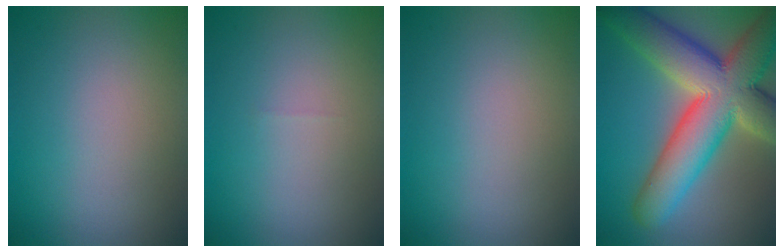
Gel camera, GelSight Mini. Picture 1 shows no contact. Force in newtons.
{"total": 0.0}
{"total": 0.0}
{"total": 13.6, "press": 13.6, "slide": 0.8}